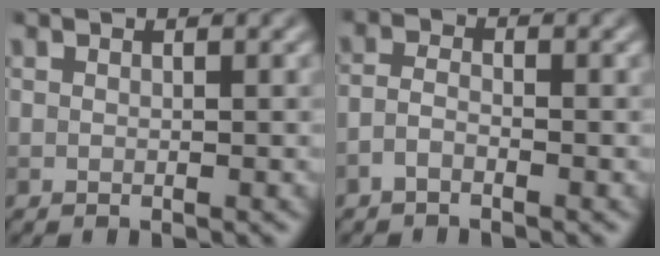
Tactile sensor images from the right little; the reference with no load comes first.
{"total": 1.6, "force": [-1.0, 0.7, 1.0], "torque": [-0.021, 0.003, -0.027]}